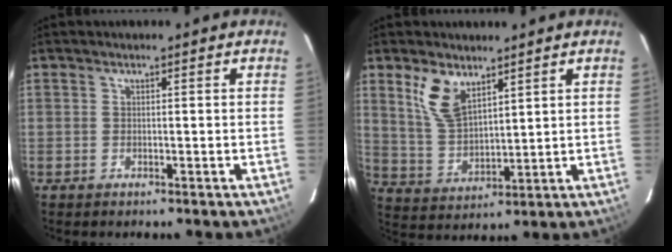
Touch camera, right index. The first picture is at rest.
{"total": 8.8, "force": [5.1, 4.3, 5.7], "torque": [-0.112, 0.003, 0.112]}